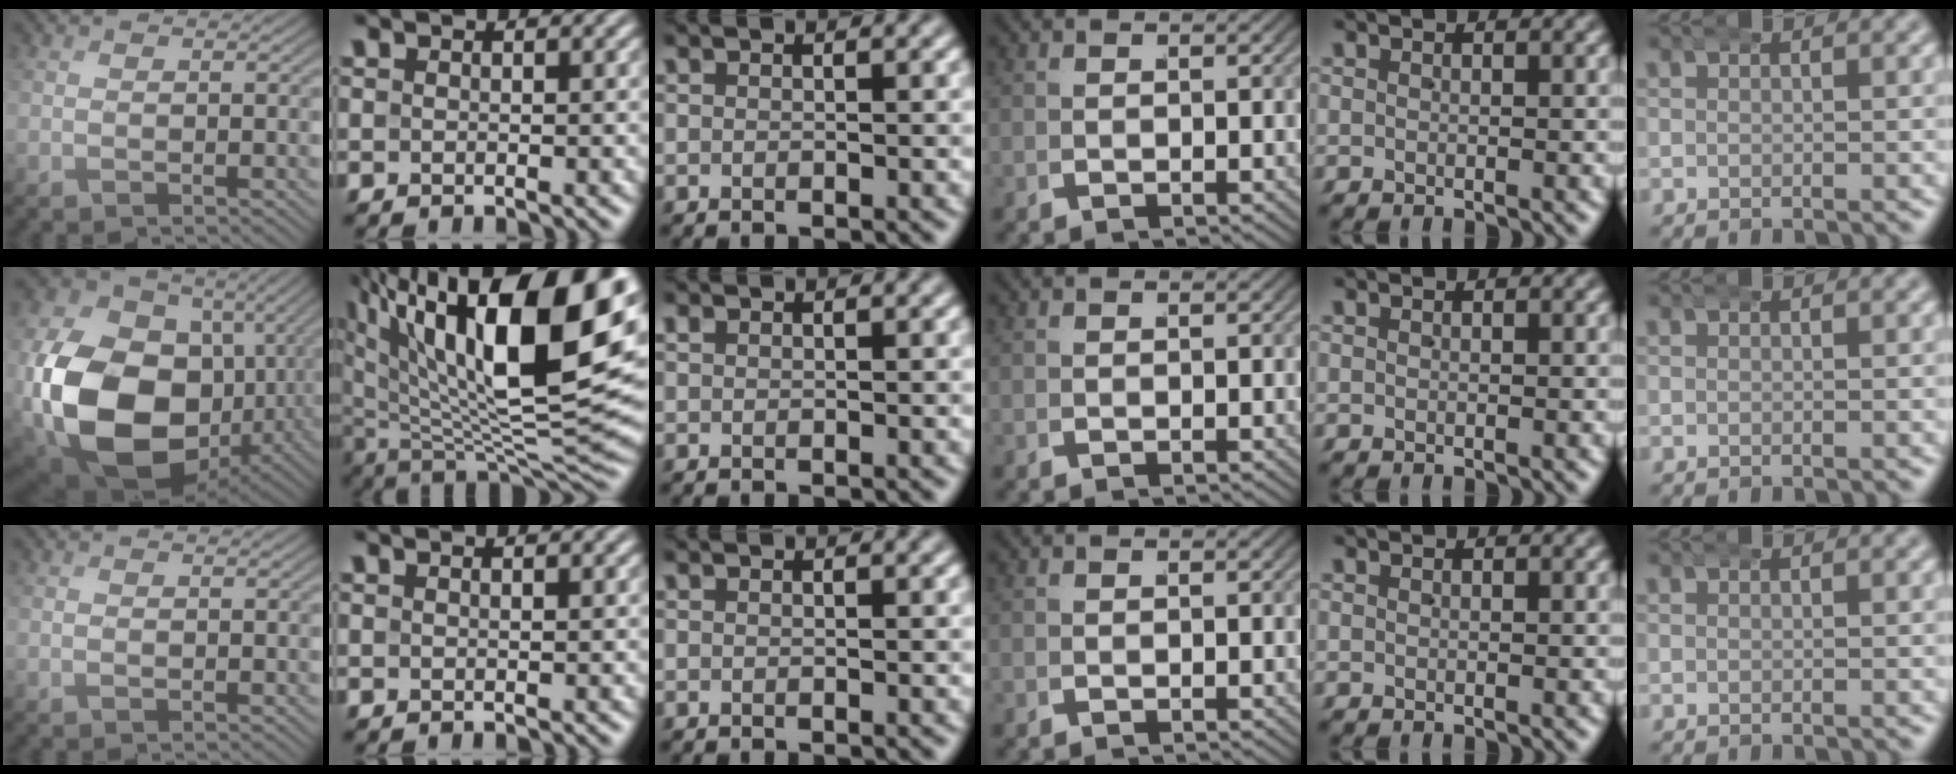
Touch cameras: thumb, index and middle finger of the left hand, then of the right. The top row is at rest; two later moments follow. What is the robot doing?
{"motion": "wrap", "object": "aluminum foil"}